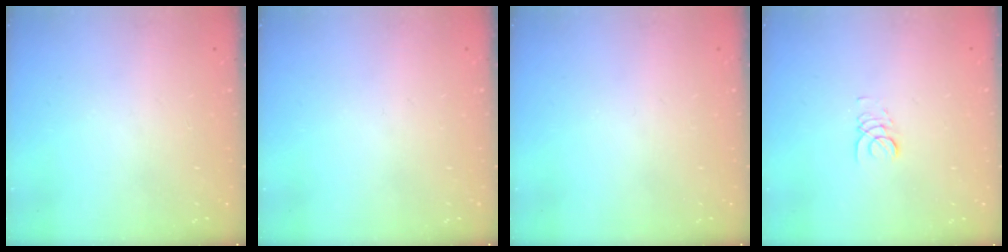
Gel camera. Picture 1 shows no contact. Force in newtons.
{"total": 0.0}
{"total": 0.0}
{"total": 3.4, "press": 3.4, "slide": 0.3}